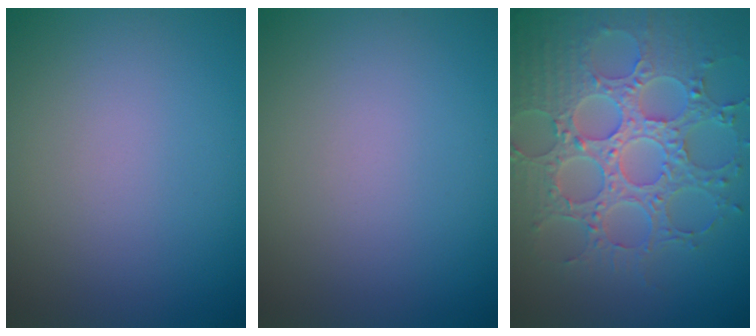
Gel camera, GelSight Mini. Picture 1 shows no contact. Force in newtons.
{"total": 0.0}
{"total": 8.1, "press": 6.3, "slide": 5.0}